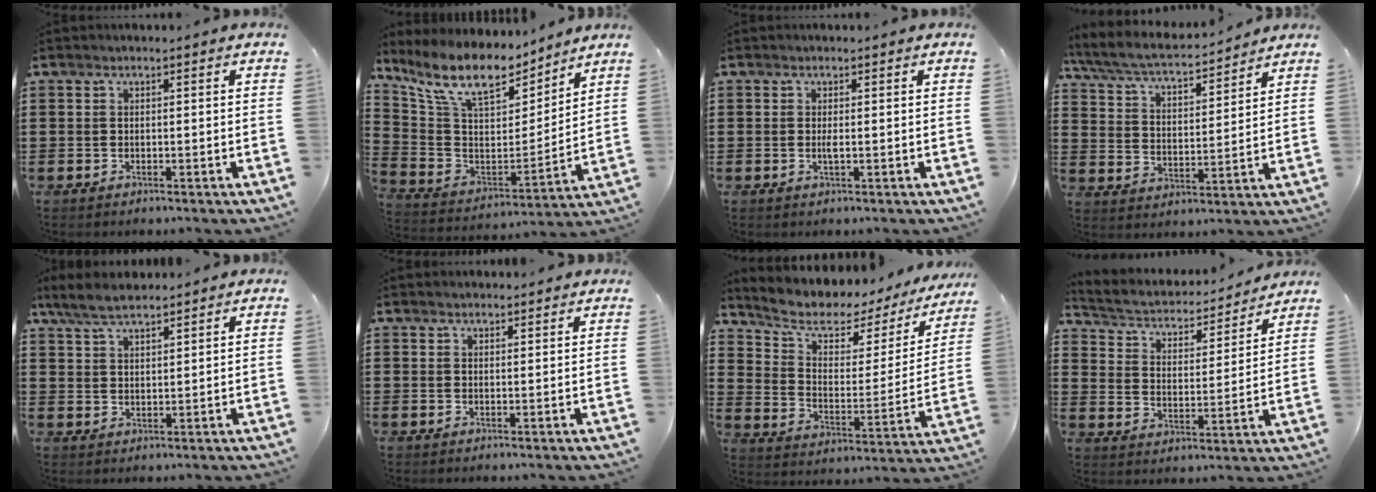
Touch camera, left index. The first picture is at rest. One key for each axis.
{"total": 11.8, "fx": 9.2, "fy": 3.9, "fz": 6.3, "tx": -0.154, "ty": -0.050, "tz": 0.162}
{"total": 1.2, "fx": 0.0, "fy": 0.1, "fz": 1.2, "tx": -0.024, "ty": -0.002, "tz": 0.000}
{"total": 5.7, "fx": 5.1, "fy": 0.8, "fz": 2.2, "tx": -0.068, "ty": -0.033, "tz": 0.083}
{"total": 5.1, "fx": 4.3, "fy": 1.3, "fz": 2.5, "tx": -0.061, "ty": -0.005, "tz": 0.080}
{"total": 1.5, "fx": 1.5, "fy": 0.3, "fz": 0.1, "tx": -0.004, "ty": 0.002, "tz": 0.029}
{"total": 6.6, "fx": 4.7, "fy": 3.1, "fz": 3.4, "tx": -0.087, "ty": -0.033, "tz": 0.076}
{"total": 3.2, "fx": 2.8, "fy": 1.3, "fz": 0.9, "tx": -0.037, "ty": -0.024, "tz": 0.038}